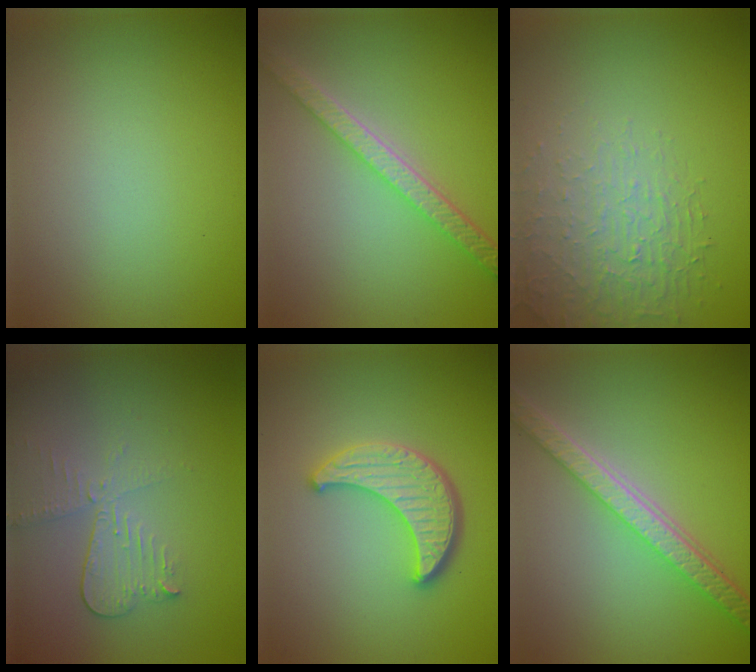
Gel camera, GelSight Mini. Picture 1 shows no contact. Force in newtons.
{"total": 4.4, "press": 3.4, "slide": 2.7}
{"total": 1.9, "press": 1.4, "slide": 1.3}
{"total": 3.0, "press": 2.6, "slide": 1.5}
{"total": 4.1, "press": 3.6, "slide": 1.9}
{"total": 5.6, "press": 4.4, "slide": 3.5}